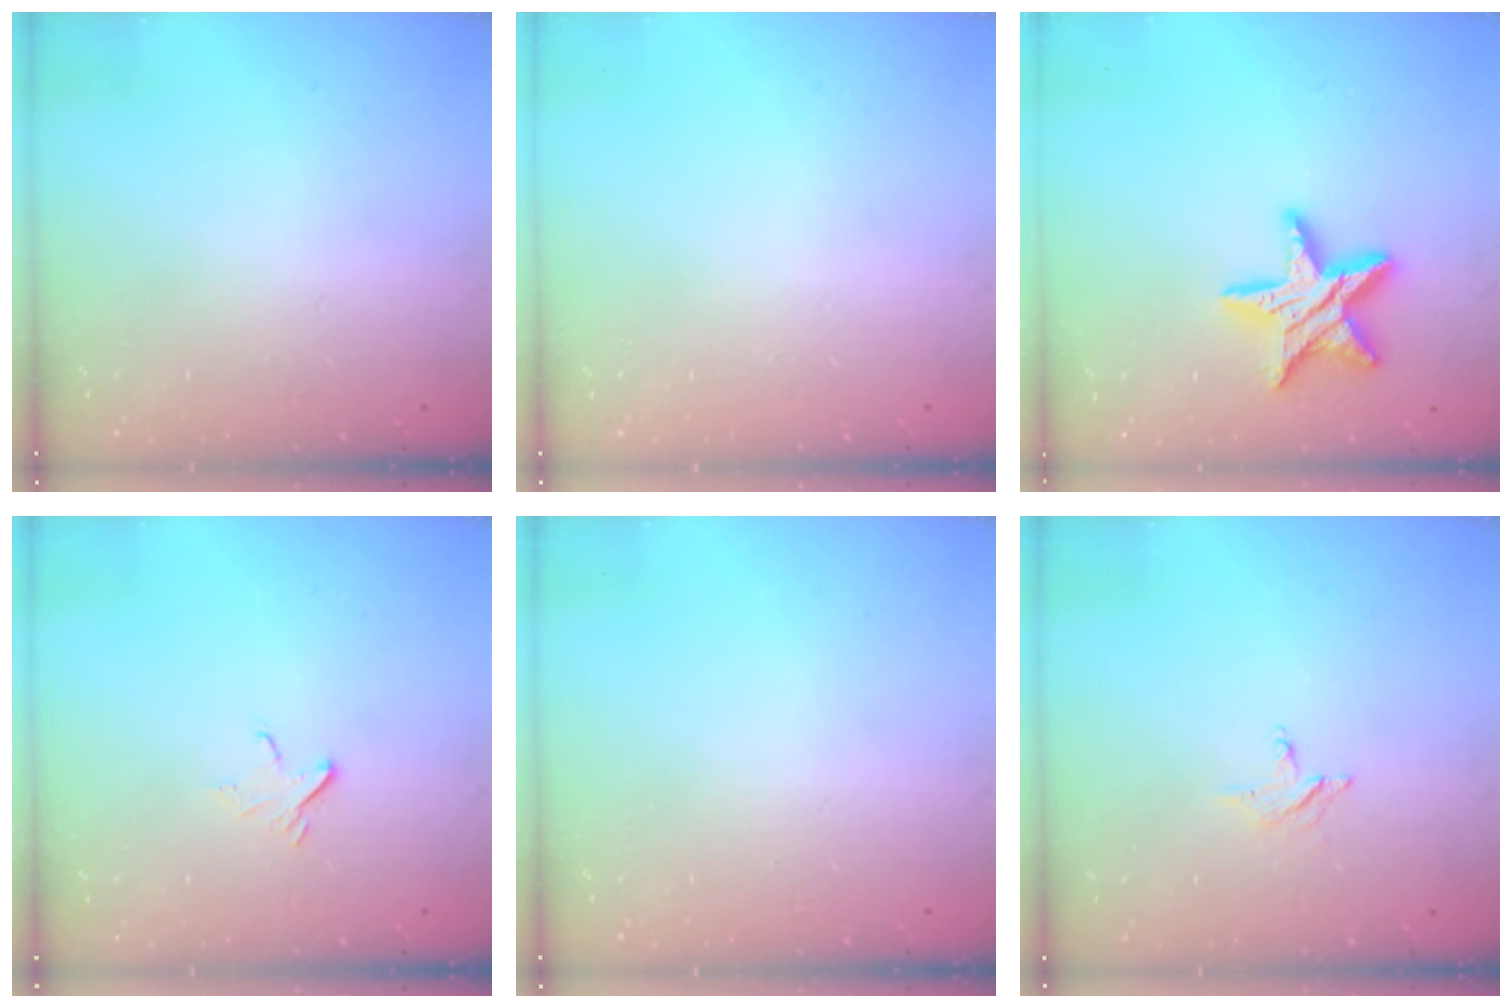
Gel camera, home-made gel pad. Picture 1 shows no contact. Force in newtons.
{"total": 0.0}
{"total": 14.4, "press": 14.3, "slide": 0.8}
{"total": 3.8, "press": 3.8, "slide": 0.3}
{"total": 0.0}
{"total": 2.3, "press": 2.2, "slide": 0.3}